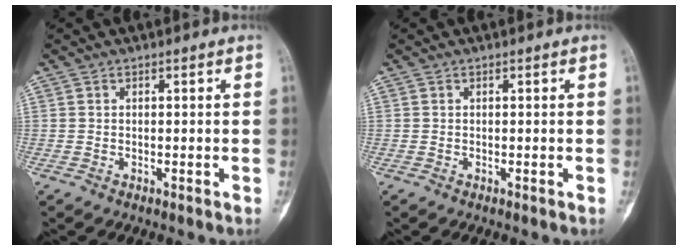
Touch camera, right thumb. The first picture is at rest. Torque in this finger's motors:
{"motor_torque": [0.14, -0.15, 0.13, 0.04, 0.03]}